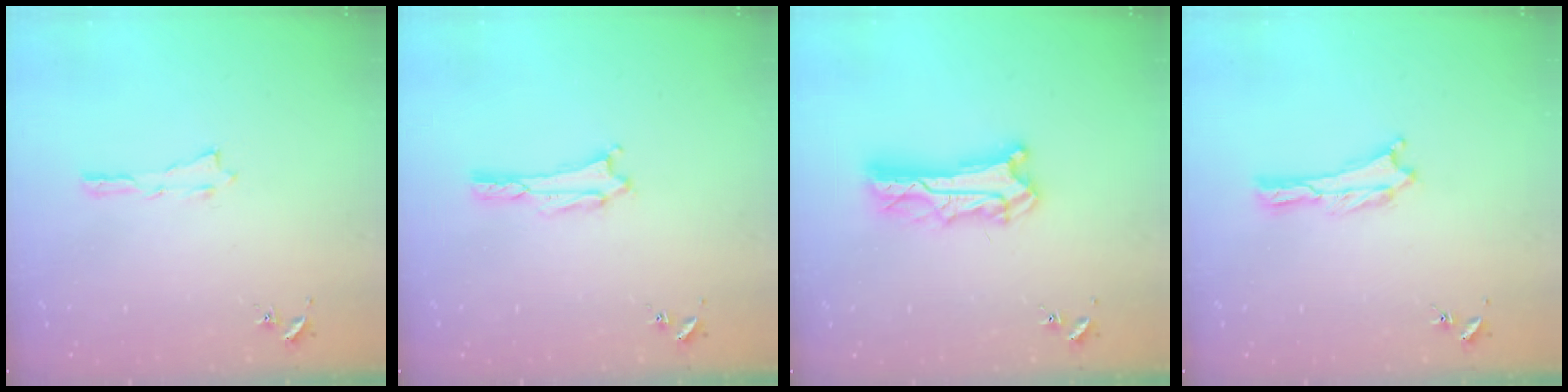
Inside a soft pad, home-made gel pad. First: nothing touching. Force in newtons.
{"total": 1.6, "press": 1.6, "slide": 0.2}
{"total": 8.4, "press": 8.3, "slide": 0.8}
{"total": 0.0}